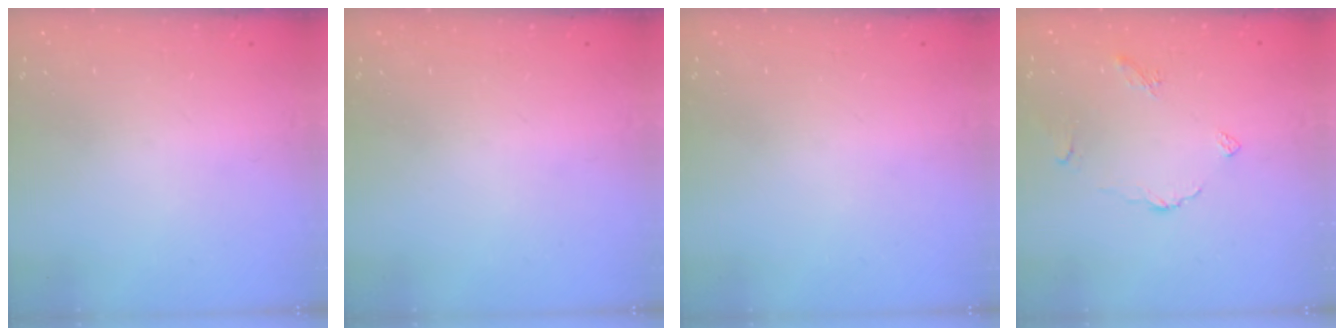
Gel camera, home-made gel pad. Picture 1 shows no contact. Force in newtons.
{"total": 0.0}
{"total": 0.0}
{"total": 5.8, "press": 5.7, "slide": 0.6}